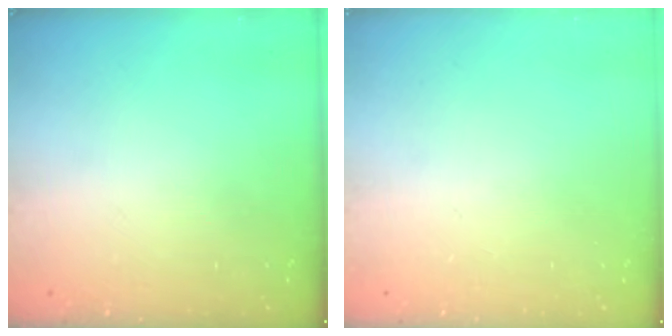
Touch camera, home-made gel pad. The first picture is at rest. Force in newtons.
{"total": 0.0}